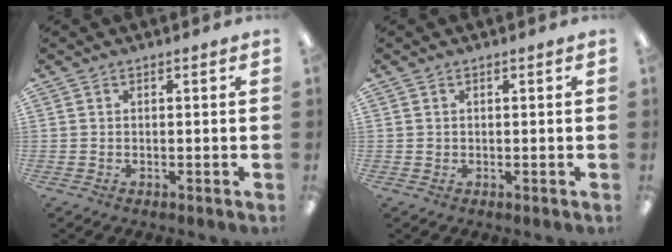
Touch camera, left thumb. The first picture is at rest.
{"total": 0.6, "force": [0.3, 0.5, 0.0], "torque": [-0.002, 0.003, 0.005]}